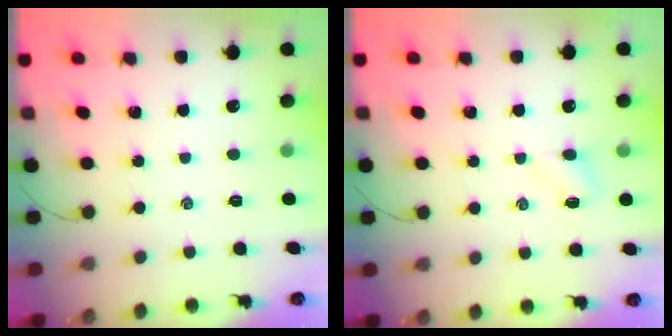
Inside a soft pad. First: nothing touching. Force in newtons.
{"total": 3.2, "press": 3.0, "slide": 0.9}